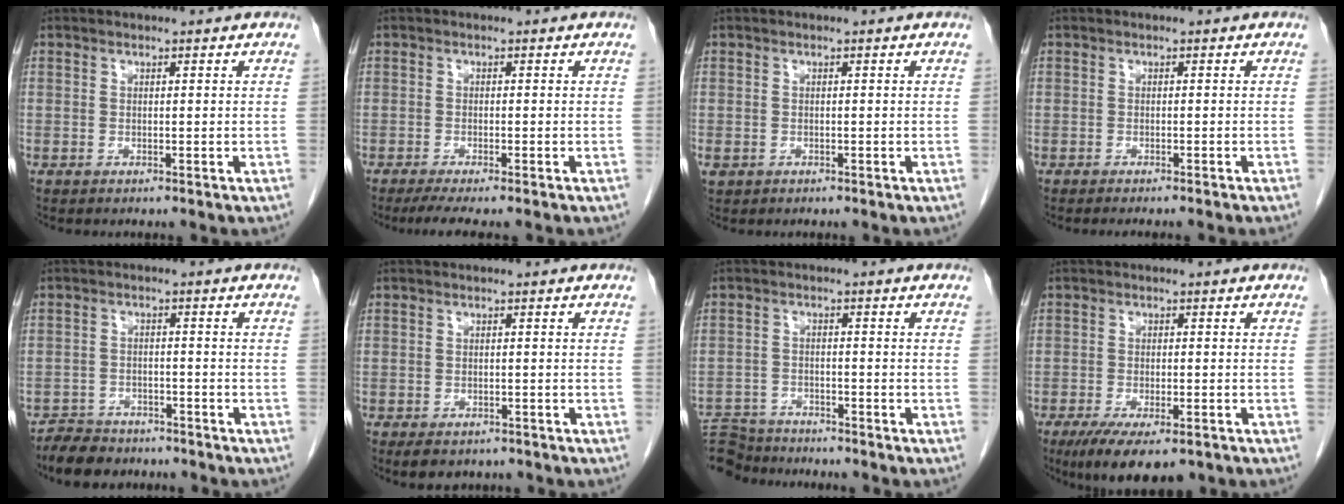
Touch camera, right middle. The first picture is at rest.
{"total": 4.4, "force": [-3.5, 0.2, 2.7], "torque": [-0.041, -0.011, -0.055]}
{"total": 1.5, "force": [-0.6, 1.2, 0.6], "torque": [-0.018, 0.001, -0.004]}
{"total": 3.9, "force": [-3.4, -0.2, 1.8], "torque": [-0.015, -0.002, -0.045]}
{"total": 6.2, "force": [-5.4, 2.7, 1.4], "torque": [-0.026, -0.004, -0.089]}
{"total": 5.3, "force": [-4.1, 2.6, 2.1], "torque": [-0.025, -0.003, -0.053]}
{"total": 8.6, "force": [-8.3, 2.3, 0.6], "torque": [-0.017, 0.005, -0.139]}
{"total": 9.5, "force": [-6.4, 3.1, 6.2], "torque": [-0.094, -0.016, -0.097]}